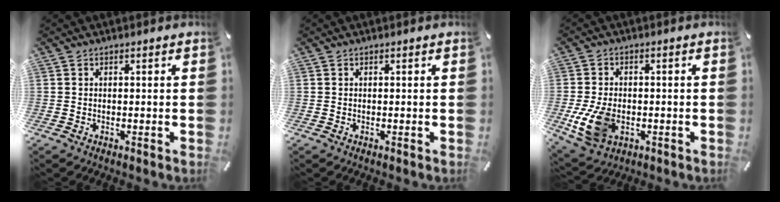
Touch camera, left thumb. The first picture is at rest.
{"total": 0.0}
{"total": 9.9, "force": [-2.2, 6.9, 6.8], "torque": [-0.151, -0.002, -0.039]}